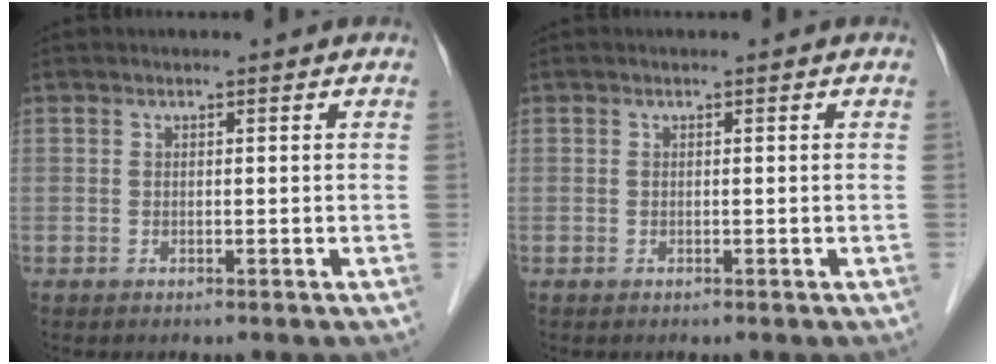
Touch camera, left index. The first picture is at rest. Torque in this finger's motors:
{"motor_torque": [0.00, 0.00, 0.00, 0.00]}